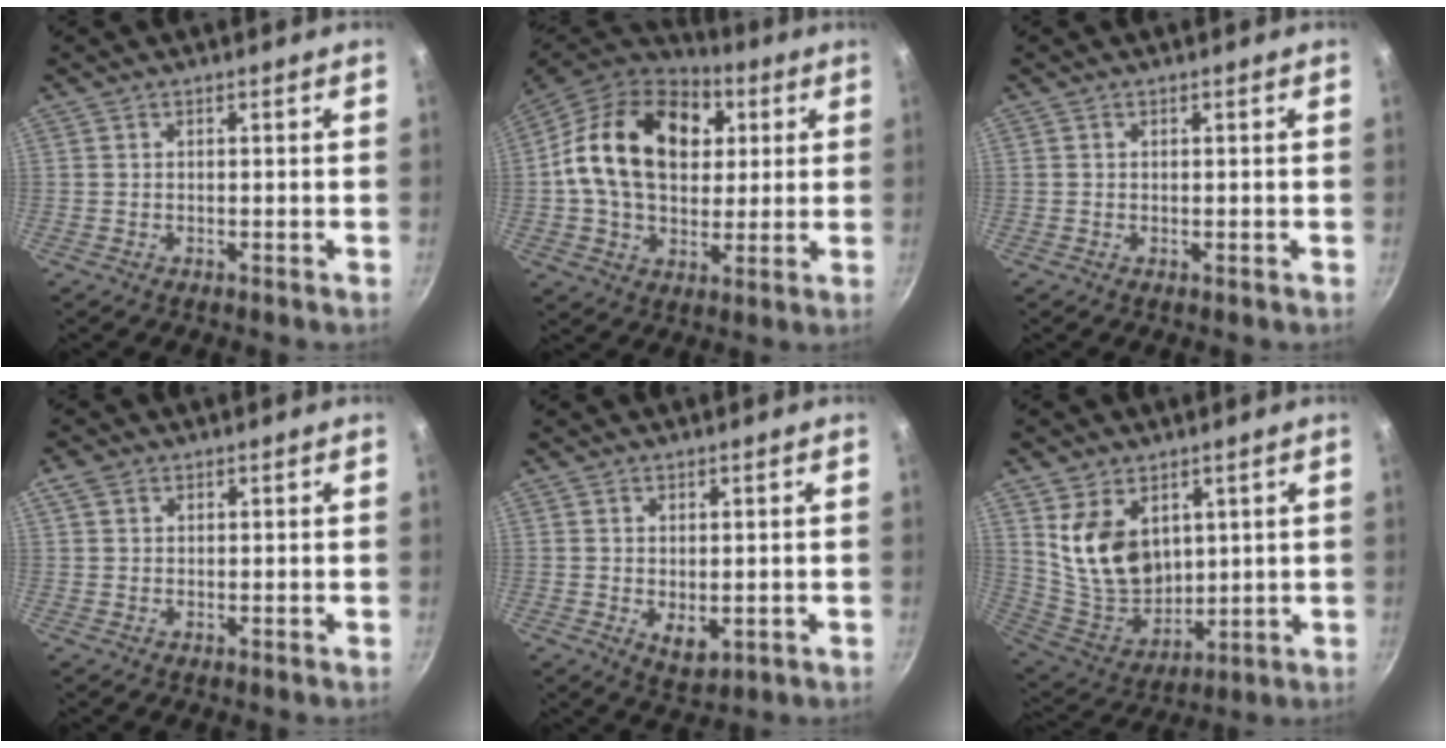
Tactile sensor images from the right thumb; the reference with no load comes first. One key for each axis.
{"total": 22.3, "fx": 5.1, "fy": 15.7, "fz": 15.0, "tx": -0.230, "ty": 0.010, "tz": 0.076}
{"total": 0.0}
{"total": 2.5, "fx": 1.2, "fy": 1.7, "fz": 1.3, "tx": -0.023, "ty": 0.001, "tz": 0.022}
{"total": 4.1, "fx": -0.1, "fy": 2.4, "fz": 3.3, "tx": -0.045, "ty": -0.016, "tz": 0.007}
{"total": 13.8, "fx": 4.9, "fy": 9.5, "fz": 8.7, "tx": -0.126, "ty": -0.044, "tz": 0.115}